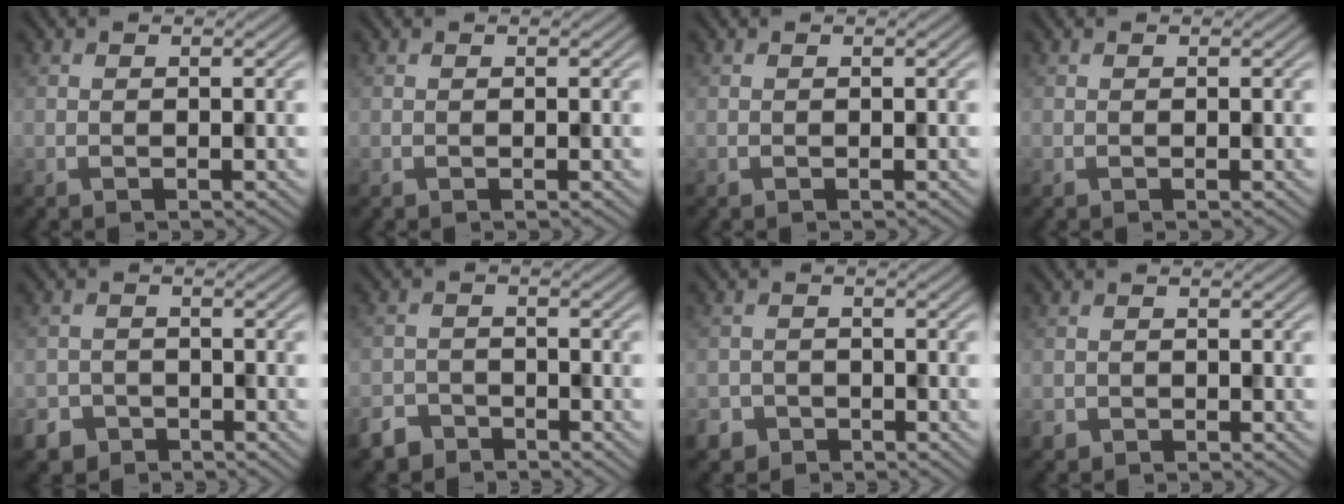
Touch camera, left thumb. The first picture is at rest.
{"total": 0.0}
{"total": 0.0}
{"total": 0.0}
{"total": 3.8, "force": [-2.9, 2.5, 0.5], "torque": [-0.011, -0.001, -0.052]}
{"total": 3.4, "force": [-2.9, 1.7, 0.6], "torque": [-0.016, -0.001, -0.062]}
{"total": 2.9, "force": [-2.1, 1.9, 0.2], "torque": [-0.007, -0.001, -0.041]}
{"total": 1.2, "force": [-0.8, 0.8, 0.2], "torque": [-0.008, -0.007, -0.017]}